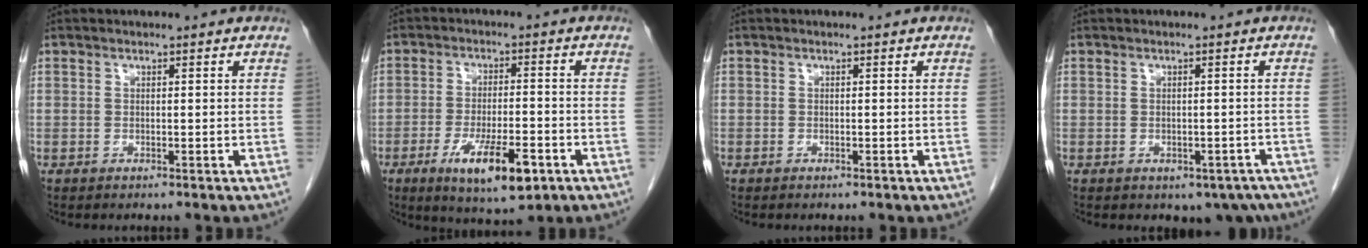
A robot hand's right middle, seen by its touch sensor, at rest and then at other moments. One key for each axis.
{"total": 10.2, "fx": -4.9, "fy": 2.6, "fz": 8.5, "tx": -0.149, "ty": -0.016, "tz": -0.071}
{"total": 0.0}
{"total": 5.4, "fx": -3.8, "fy": 3.4, "fz": 1.9, "tx": -0.003, "ty": 0.013, "tz": -0.044}